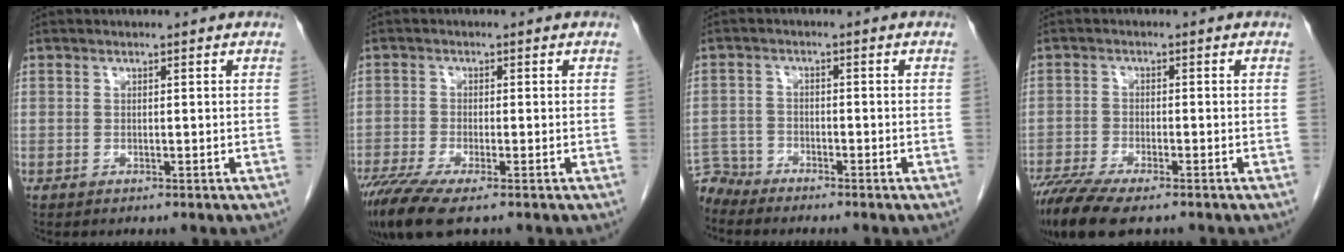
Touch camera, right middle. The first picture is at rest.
{"total": 6.4, "force": [-4.3, 0.8, 4.6], "torque": [-0.082, -0.017, -0.078]}
{"total": 4.1, "force": [-4.0, 0.6, -0.7], "torque": [0.021, -0.008, -0.077]}
{"total": 8.4, "force": [-6.4, 1.6, 5.1], "torque": [-0.088, -0.017, -0.109]}